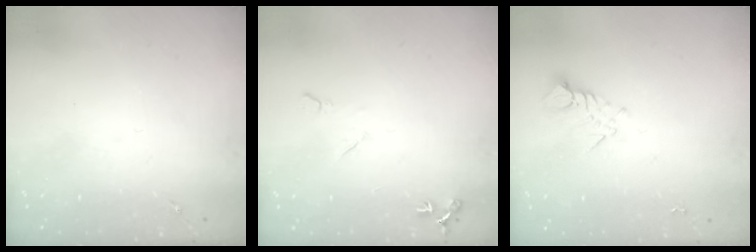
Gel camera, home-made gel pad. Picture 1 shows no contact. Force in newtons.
{"total": 7.0, "press": 7.0, "slide": 0.8}
{"total": 3.8, "press": 3.8, "slide": 0.2}